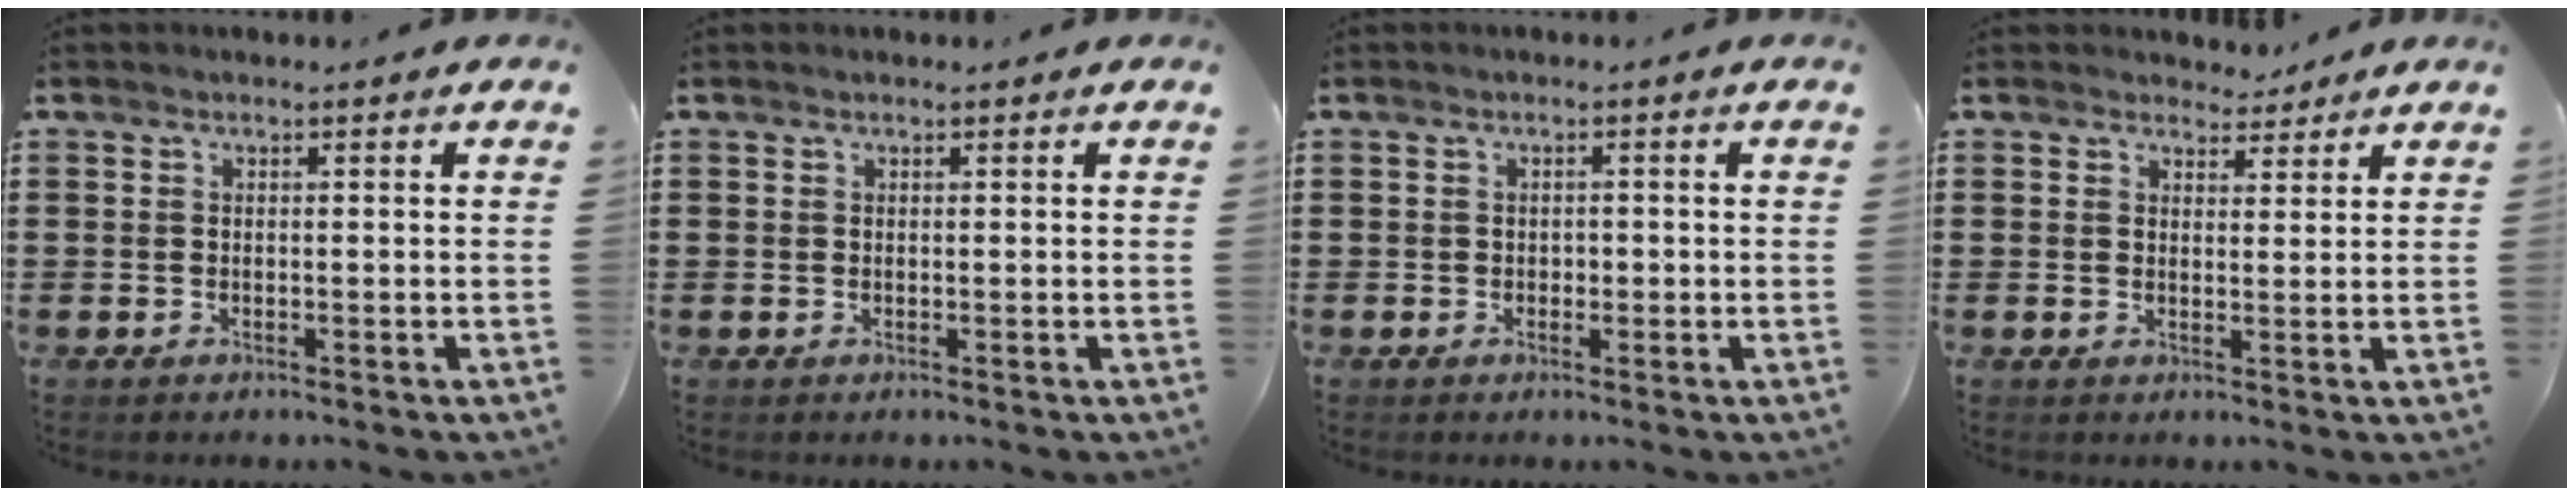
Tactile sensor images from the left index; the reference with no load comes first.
{"total": 0.0}
{"total": 0.7, "force": [0.0, 0.6, 0.4], "torque": [-0.010, 0.004, 0.000]}
{"total": 3.0, "force": [2.8, 1.1, 0.3], "torque": [-0.006, -0.006, 0.051]}